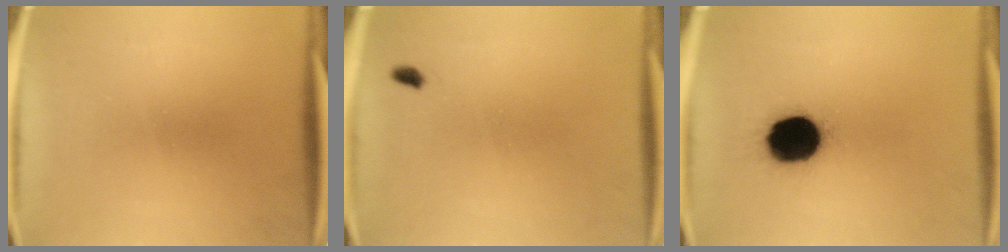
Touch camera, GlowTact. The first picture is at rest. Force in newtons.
{"total": 1.1}
{"total": 16.0}